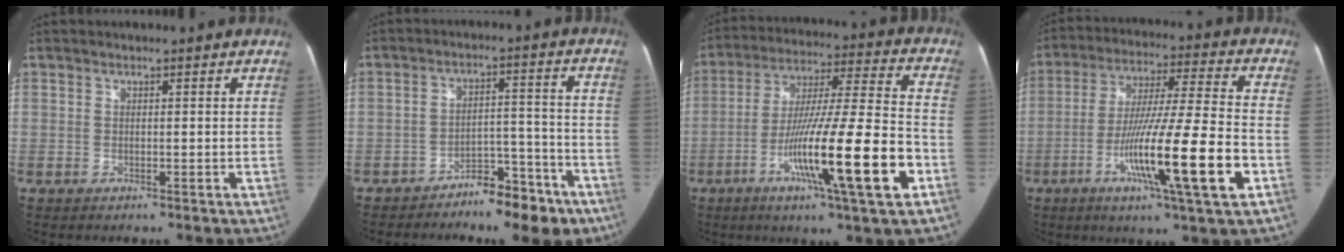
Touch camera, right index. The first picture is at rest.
{"total": 8.2, "force": [-6.2, 3.4, 4.2], "torque": [-0.043, 0.041, -0.090]}
{"total": 20.2, "force": [-7.6, 0.3, 18.8], "torque": [-0.306, -0.017, -0.128]}
{"total": 18.3, "force": [-6.4, -0.1, 17.1], "torque": [-0.290, -0.017, -0.109]}